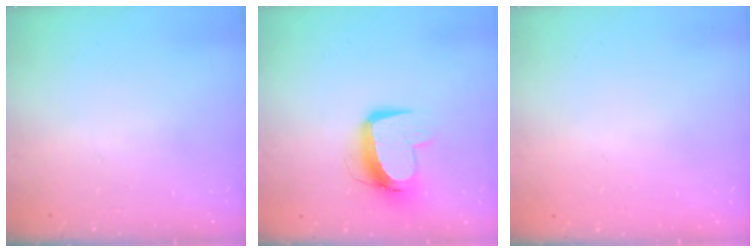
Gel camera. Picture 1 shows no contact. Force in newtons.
{"total": 11.7, "press": 11.6, "slide": 1.2}
{"total": 0.0}